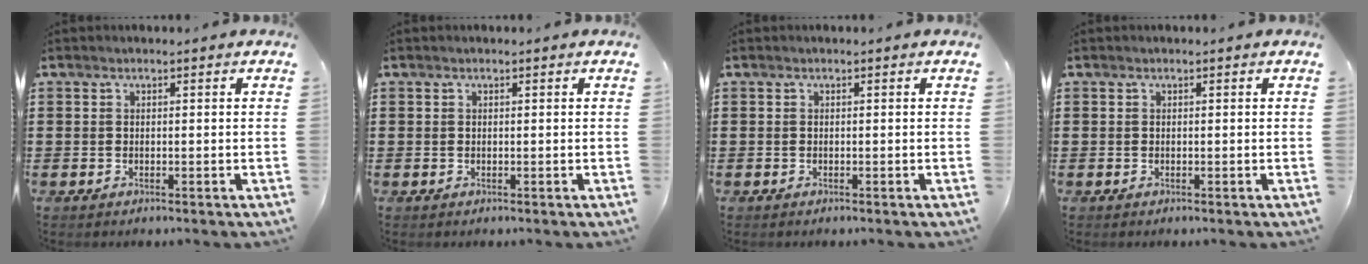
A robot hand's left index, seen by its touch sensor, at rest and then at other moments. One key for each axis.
{"total": 0.0}
{"total": 0.0}
{"total": 0.0}